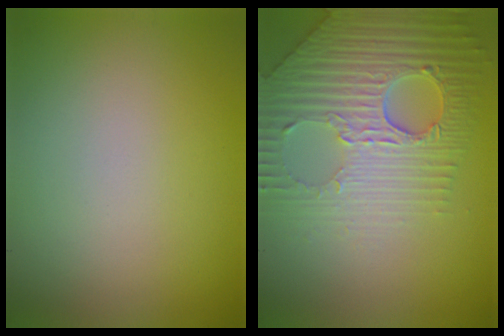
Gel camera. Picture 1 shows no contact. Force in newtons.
{"total": 6.2, "press": 5.2, "slide": 3.3}